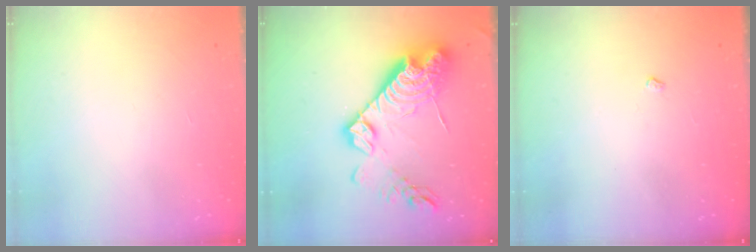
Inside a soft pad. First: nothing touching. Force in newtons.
{"total": 22.2, "press": 22.1, "slide": 1.7}
{"total": 3.2, "press": 3.2, "slide": 0.5}